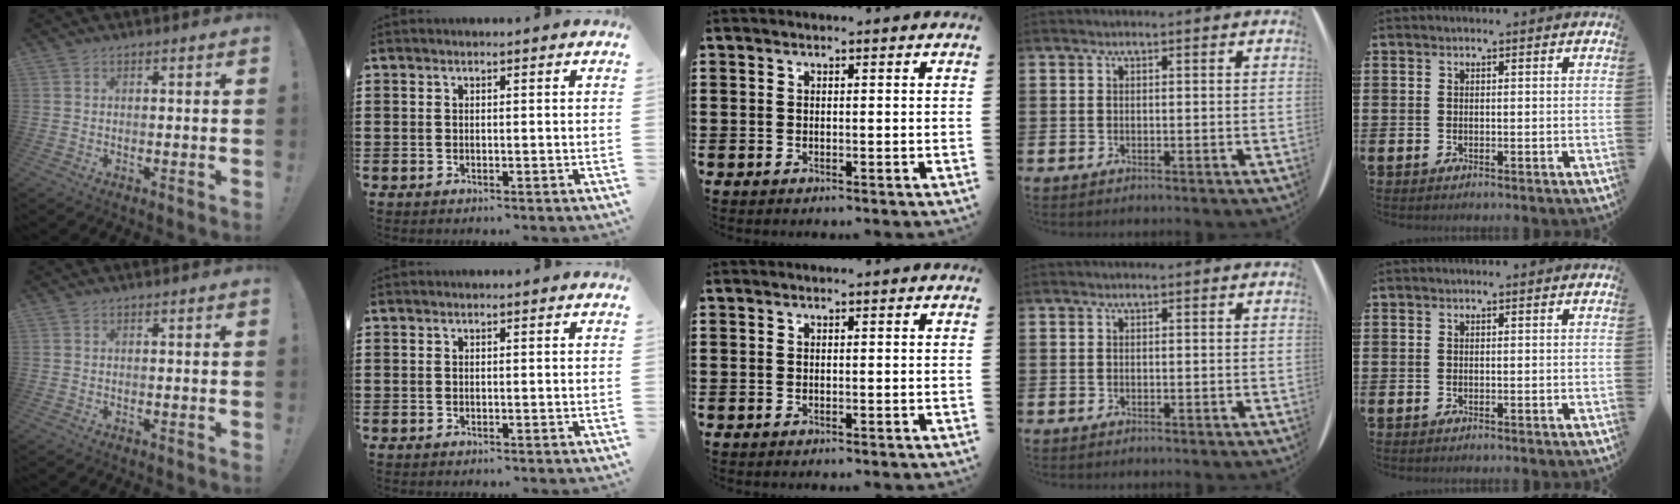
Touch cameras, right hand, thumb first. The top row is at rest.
{}